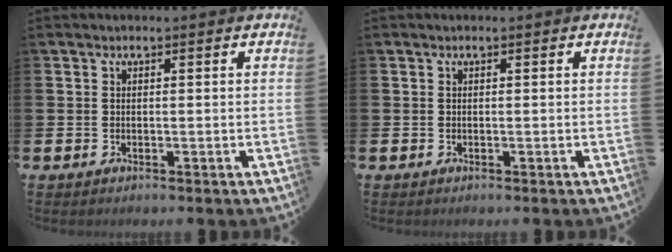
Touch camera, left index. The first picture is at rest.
{"total": 0.0}